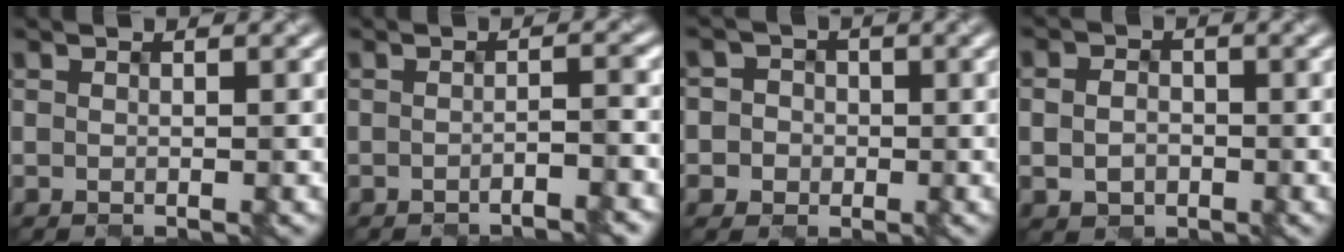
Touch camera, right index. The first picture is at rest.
{"total": 2.4, "force": [-1.6, 0.3, 1.8], "torque": [-0.020, 0.004, -0.021]}
{"total": 2.5, "force": [-0.5, 2.4, -0.1], "torque": [0.012, 0.009, -0.011]}
{"total": 2.2, "force": [-1.1, 1.7, 0.7], "torque": [-0.021, -0.005, -0.009]}